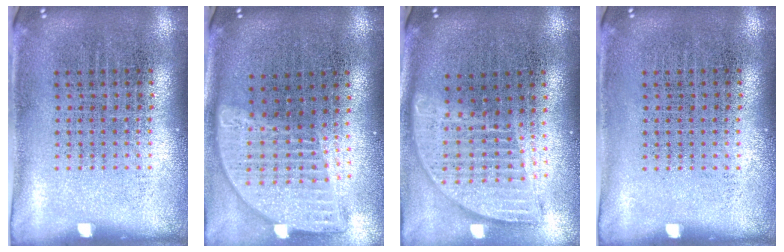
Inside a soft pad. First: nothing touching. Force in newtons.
{"total": 1.9, "press": 1.6, "slide": 1.1}
{"total": 1.8, "press": 1.5, "slide": 1.0}
{"total": 0.0}